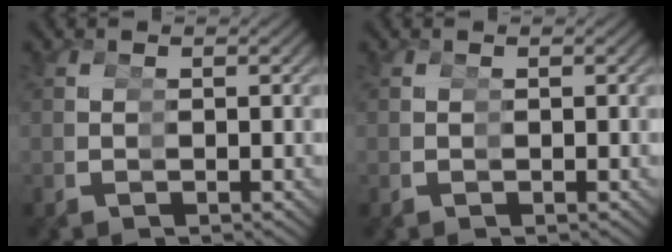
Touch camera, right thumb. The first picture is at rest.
{"total": 0.0}